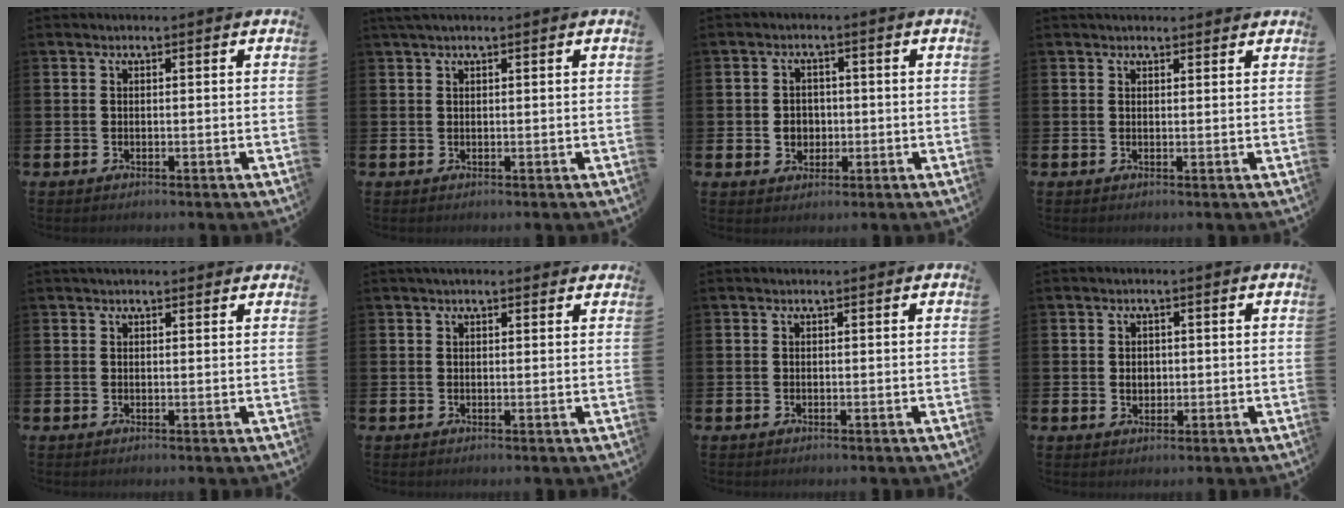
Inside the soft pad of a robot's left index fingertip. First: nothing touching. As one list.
[{"total": 1.2, "force": [1.0, 0.1, 0.7], "torque": [-0.011, 0.002, 0.017]}, {"total": 2.9, "force": [-0.3, 2.6, 1.1], "torque": [-0.012, 0.001, -0.013]}, {"total": 1.5, "force": [1.4, 0.5, 0.1], "torque": [0.009, -0.003, 0.023]}, {"total": 1.4, "force": [1.3, 0.4, 0.4], "torque": [0.006, -0.001, 0.020]}, {"total": 1.5, "force": [1.3, 0.4, 0.6], "torque": [-0.006, 0.002, 0.023]}, {"total": 0.0}, {"total": 1.7, "force": [0.3, 1.4, 0.8], "torque": [0.002, 0.003, 0.000]}]